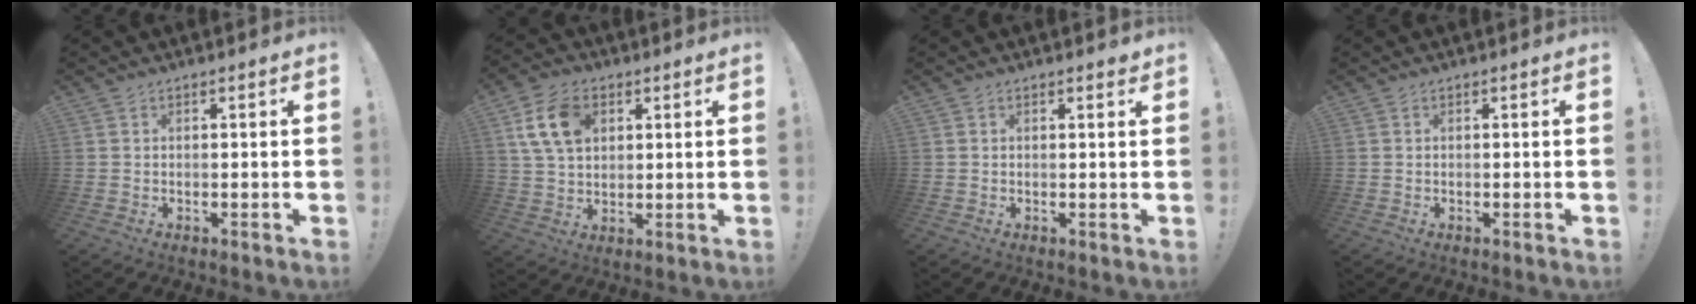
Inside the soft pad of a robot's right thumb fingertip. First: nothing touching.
{"total": 12.1, "force": [4.3, 8.2, 7.8], "torque": [-0.150, 0.006, 0.085]}
{"total": 0.8, "force": [0.6, 0.3, 0.3], "torque": [0.015, -0.009, 0.007]}
{"total": 0.0}